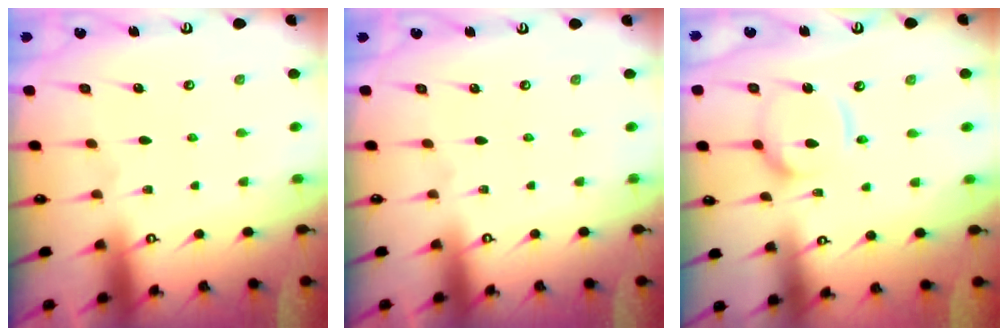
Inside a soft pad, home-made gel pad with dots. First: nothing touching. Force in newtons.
{"total": 0.0}
{"total": 11.6, "press": 11.5, "slide": 1.2}